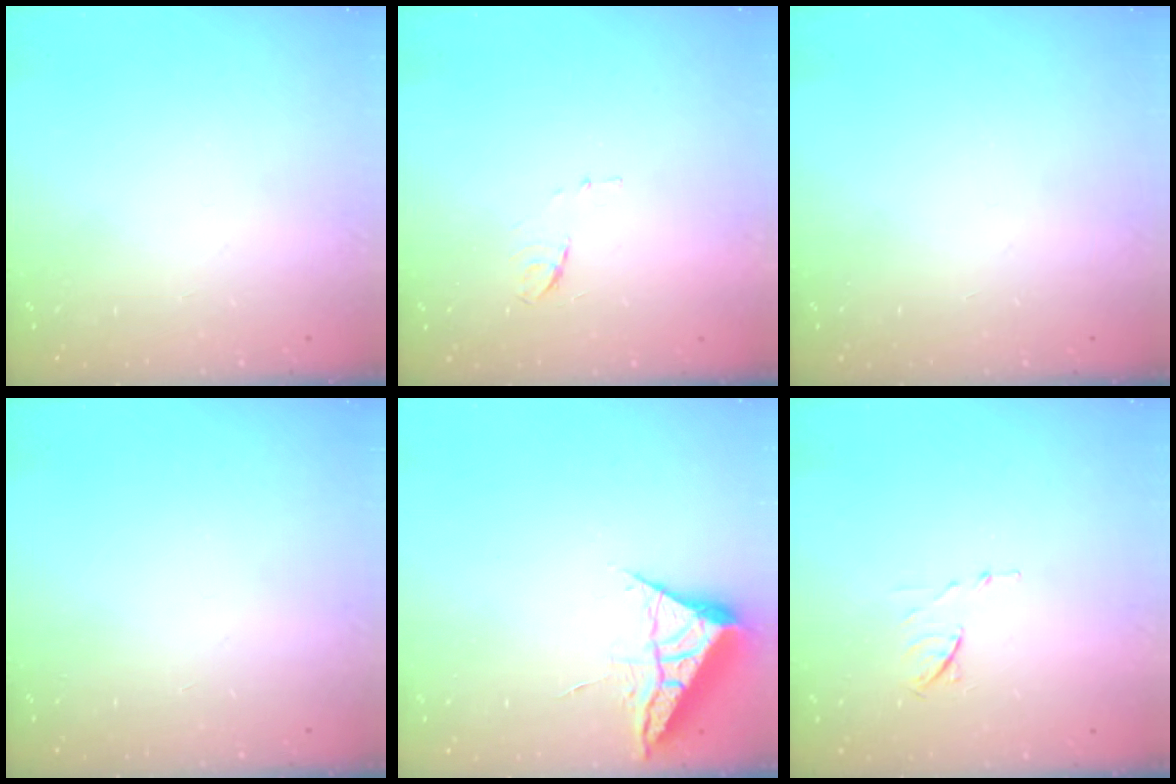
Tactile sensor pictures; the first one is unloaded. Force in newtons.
{"total": 6.2, "press": 6.2, "slide": 0.5}
{"total": 0.0}
{"total": 0.0}
{"total": 5.4, "press": 5.4, "slide": 0.8}
{"total": 6.2, "press": 6.2, "slide": 0.9}